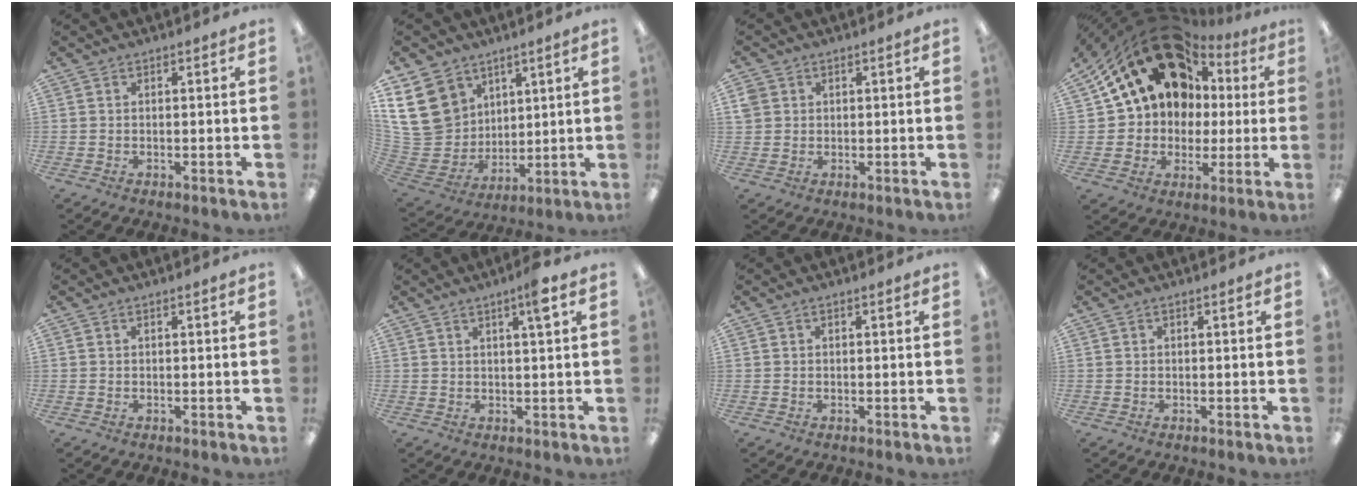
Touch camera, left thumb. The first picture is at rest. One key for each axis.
{"total": 17.3, "fx": 7.4, "fy": 13.9, "fz": 7.3, "tx": -0.182, "ty": -0.035, "tz": 0.146}
{"total": 2.7, "fx": 0.9, "fy": 2.3, "fz": 0.8, "tx": -0.020, "ty": 0.004, "tz": 0.019}
{"total": 22.0, "fx": 11.6, "fy": 15.2, "fz": 10.8, "tx": -0.196, "ty": -0.054, "tz": 0.220}
{"total": 0.0}
{"total": 4.6, "fx": 2.5, "fy": 0.2, "fz": 3.9, "tx": -0.074, "ty": -0.001, "tz": 0.038}
{"total": 0.0}
{"total": 0.0}